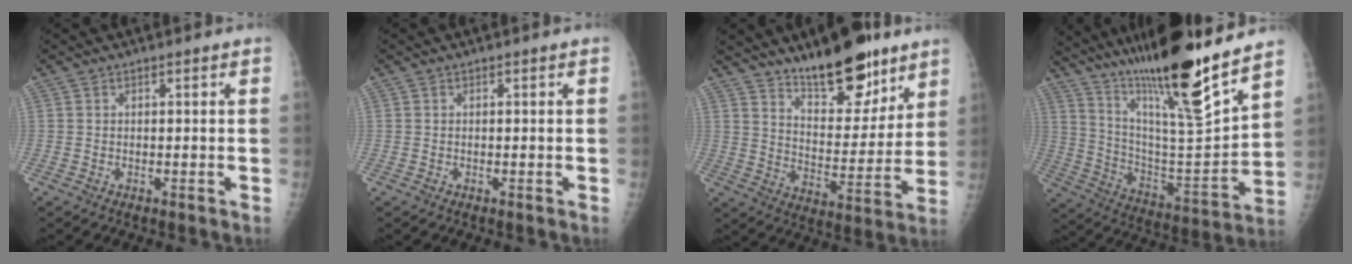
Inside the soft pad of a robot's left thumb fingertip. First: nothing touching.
{"total": 0.0}
{"total": 16.6, "force": [12.0, 6.3, 9.6], "torque": [-0.095, -0.086, 0.195]}
{"total": 25.1, "force": [19.2, 1.9, 16.0], "torque": [-0.248, -0.091, 0.329]}